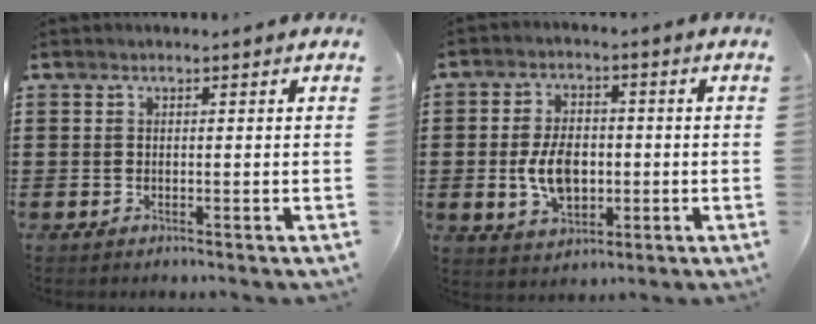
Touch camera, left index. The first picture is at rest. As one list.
[{"total": 7.8, "force": [-0.8, 4.7, 6.1], "torque": [-0.123, 0.004, -0.018]}]